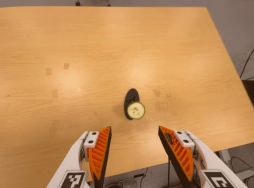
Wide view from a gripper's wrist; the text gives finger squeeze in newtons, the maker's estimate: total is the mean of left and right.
{"total": 0.0}